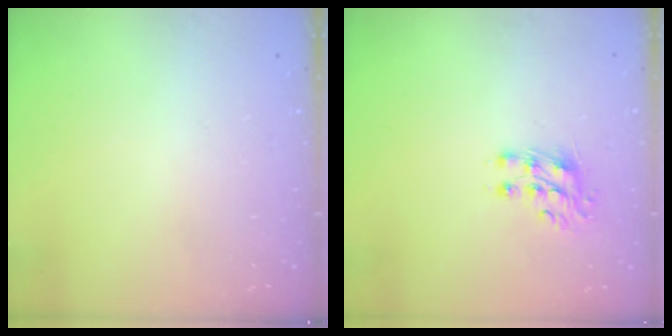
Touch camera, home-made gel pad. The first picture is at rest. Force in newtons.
{"total": 7.8, "press": 7.7, "slide": 0.8}